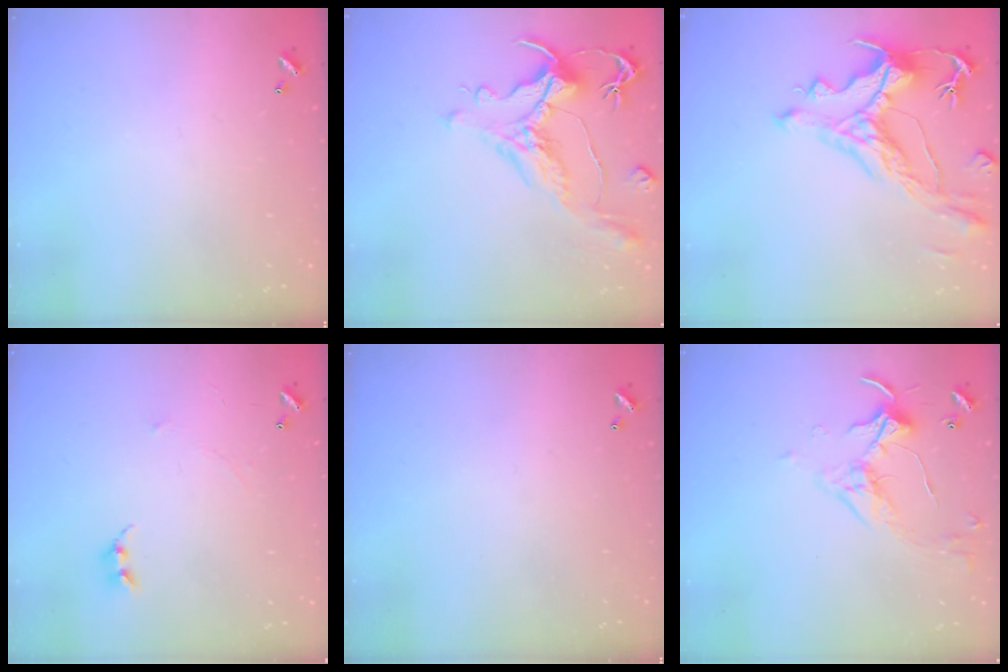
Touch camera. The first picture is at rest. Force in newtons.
{"total": 1.7, "press": 0.9, "slide": 1.4}
{"total": 4.1, "press": 3.7, "slide": 1.7}
{"total": 0.9, "press": 0.8, "slide": 0.5}
{"total": 0.0}
{"total": 3.3, "press": 3.2, "slide": 0.7}